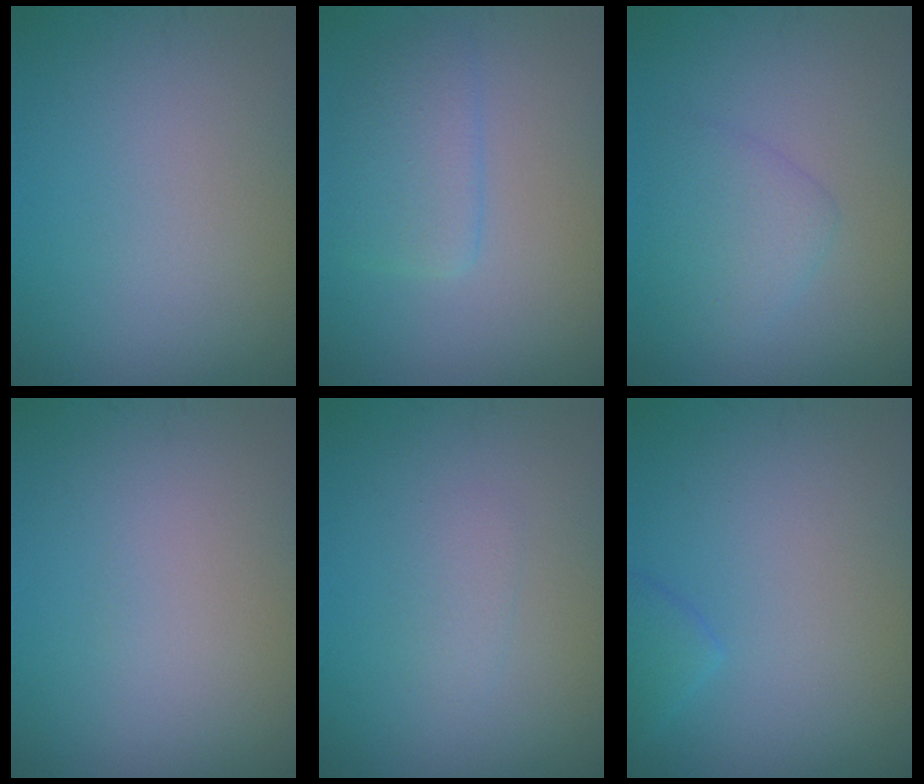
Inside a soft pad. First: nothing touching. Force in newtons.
{"total": 2.9, "press": 2.8, "slide": 0.3}
{"total": 2.5, "press": 2.5, "slide": 0.1}
{"total": 0.0}
{"total": 1.0, "press": 1.0, "slide": 0.1}
{"total": 1.4, "press": 1.4, "slide": 0.1}